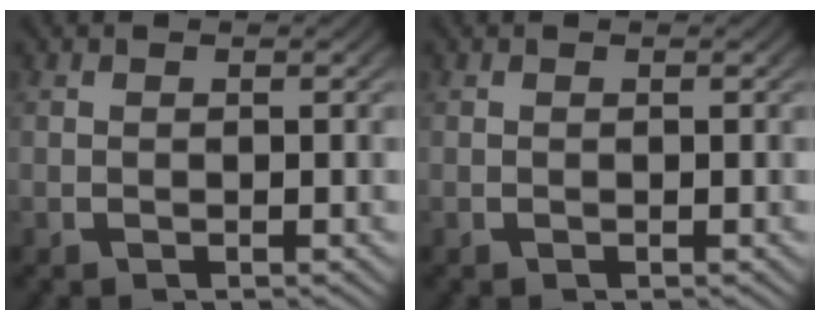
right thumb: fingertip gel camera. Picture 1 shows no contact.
{"total": 0.0}